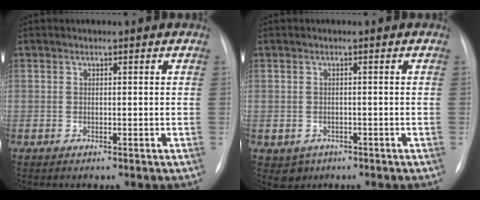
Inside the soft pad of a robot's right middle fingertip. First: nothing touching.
{"total": 2.6, "force": [-1.2, 2.2, 0.4], "torque": [-0.003, 0.005, -0.009]}